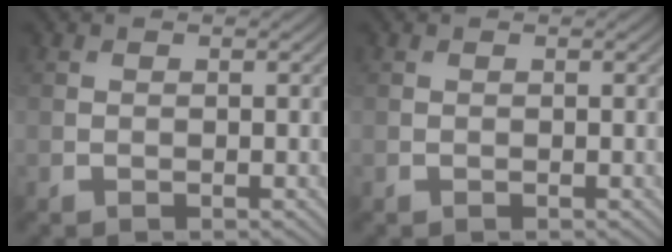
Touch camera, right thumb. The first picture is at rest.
{"total": 0.0}